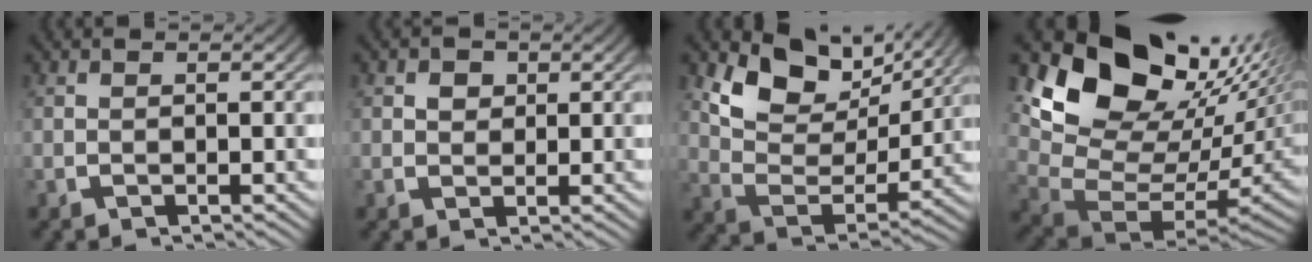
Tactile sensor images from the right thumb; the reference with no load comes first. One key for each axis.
{"total": 1.5, "fx": 0.6, "fy": 1.3, "fz": 0.7, "tx": -0.008, "ty": -0.008, "tz": 0.015}
{"total": 9.0, "fx": 4.6, "fy": 4.6, "fz": 6.3, "tx": -0.113, "ty": 0.005, "tz": 0.074}
{"total": 16.2, "fx": 2.0, "fy": 11.0, "fz": 11.7, "tx": -0.227, "ty": -0.040, "tz": 0.044}